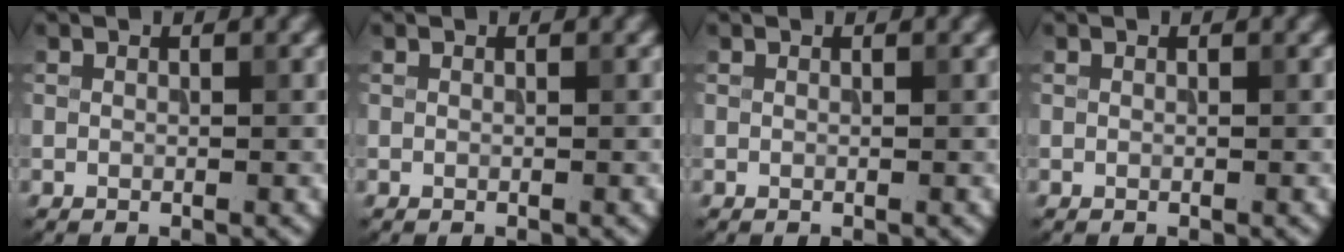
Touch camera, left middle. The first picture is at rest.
{"total": 0.0}
{"total": 0.0}
{"total": 0.0}